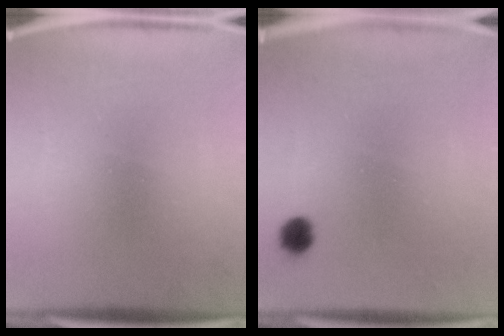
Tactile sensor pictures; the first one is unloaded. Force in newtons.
{"total": 2.6}